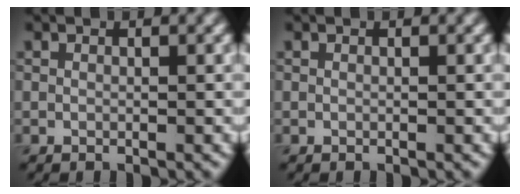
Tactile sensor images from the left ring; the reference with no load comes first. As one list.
[{"total": 0.0}]